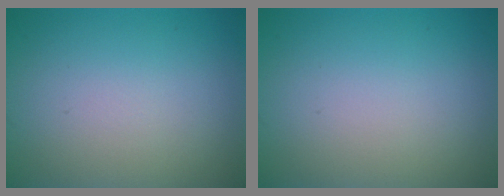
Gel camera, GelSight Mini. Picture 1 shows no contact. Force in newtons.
{"total": 0.0}